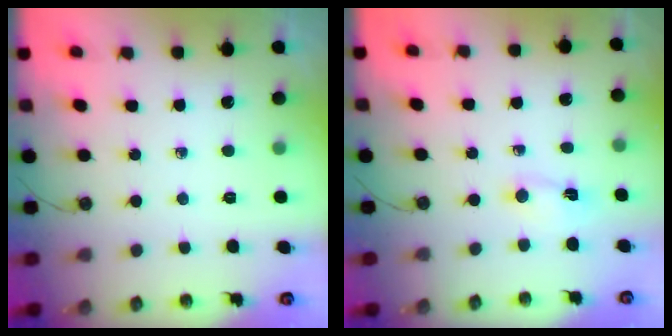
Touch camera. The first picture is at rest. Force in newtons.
{"total": 1.0, "press": 1.0, "slide": 0.4}